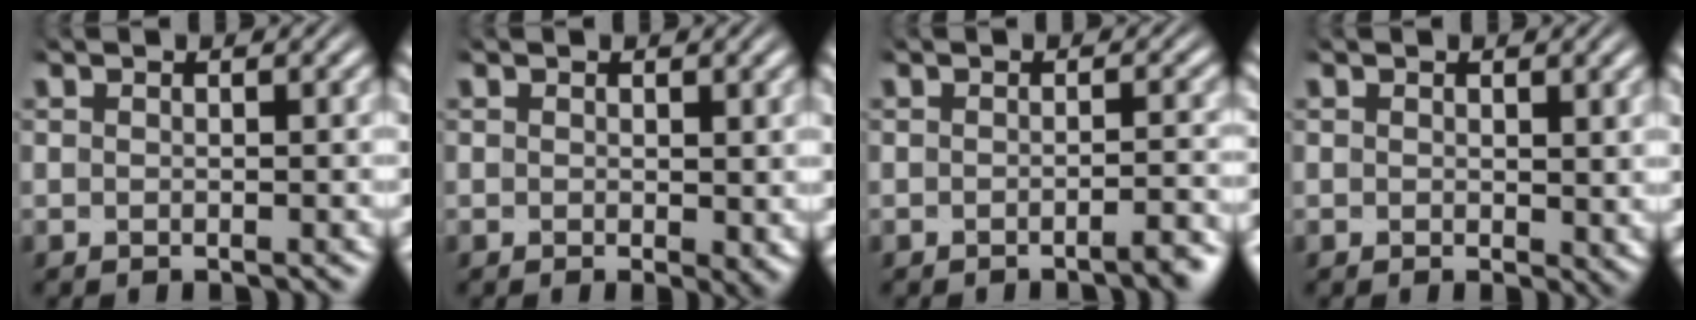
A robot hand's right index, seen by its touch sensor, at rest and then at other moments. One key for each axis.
{"total": 1.2, "fx": 0.1, "fy": 0.5, "fz": 1.1, "tx": -0.009, "ty": -0.007, "tz": 0.003}
{"total": 1.6, "fx": -1.4, "fy": 0.0, "fz": 0.8, "tx": -0.011, "ty": 0.005, "tz": -0.027}
{"total": 1.0, "fx": 0.3, "fy": 0.5, "fz": 0.8, "tx": -0.006, "ty": -0.010, "tz": 0.010}